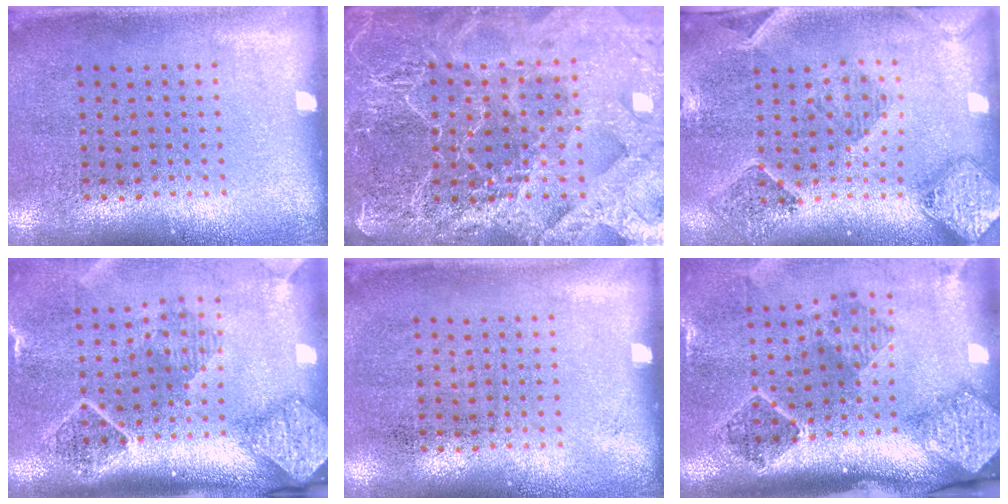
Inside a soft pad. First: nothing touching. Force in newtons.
{"total": 5.4, "press": 4.8, "slide": 2.5}
{"total": 1.5, "press": 1.4, "slide": 0.4}
{"total": 2.7, "press": 2.0, "slide": 1.9}
{"total": 0.0}
{"total": 2.9, "press": 1.9, "slide": 2.1}